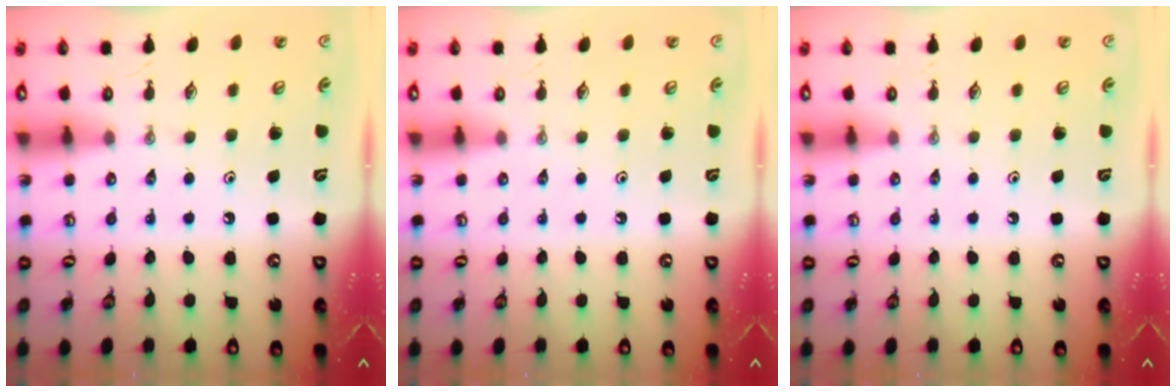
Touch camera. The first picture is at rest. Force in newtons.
{"total": 0.0}
{"total": 0.0}